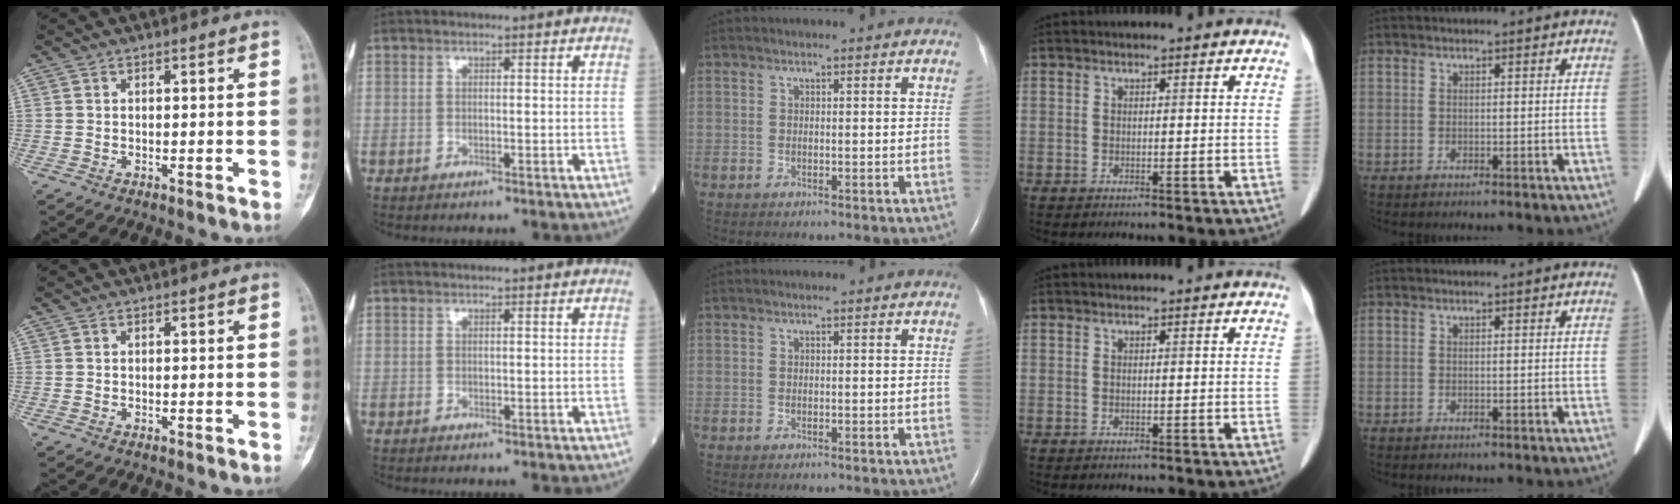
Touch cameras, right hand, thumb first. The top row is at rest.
{}